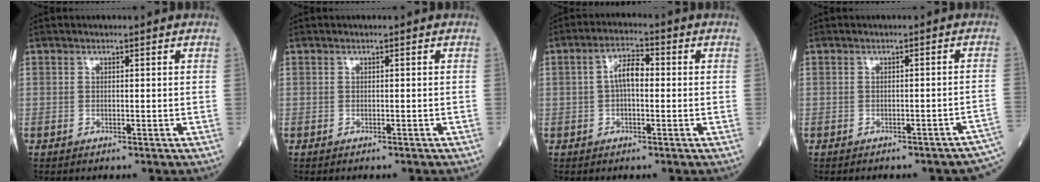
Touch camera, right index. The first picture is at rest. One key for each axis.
{"total": 0.9, "fx": -0.9, "fy": 0.2, "fz": 0.3, "tx": -0.006, "ty": -0.001, "tz": -0.012}
{"total": 4.5, "fx": 0.1, "fy": 1.9, "fz": 4.1, "tx": -0.079, "ty": 0.016, "tz": -0.001}
{"total": 8.1, "fx": -7.4, "fy": 1.5, "fz": 3.0, "tx": -0.027, "ty": 0.005, "tz": -0.072}